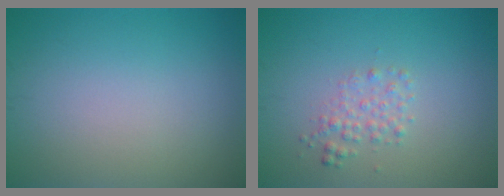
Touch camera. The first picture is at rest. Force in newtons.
{"total": 1.6, "press": 1.6, "slide": 0.0}